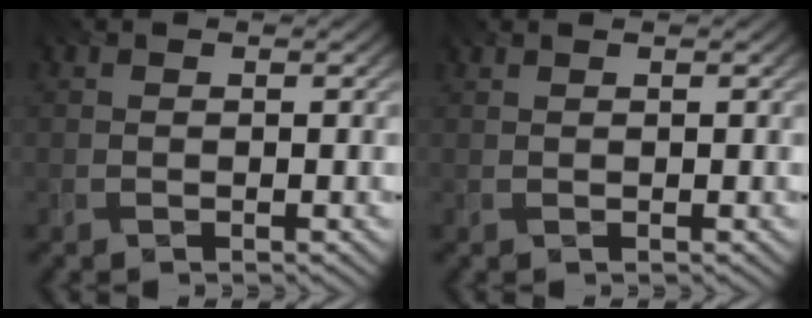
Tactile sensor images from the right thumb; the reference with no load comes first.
{"total": 0.5, "force": [0.5, -0.1, 0.2], "torque": [-0.004, 0.000, 0.010]}